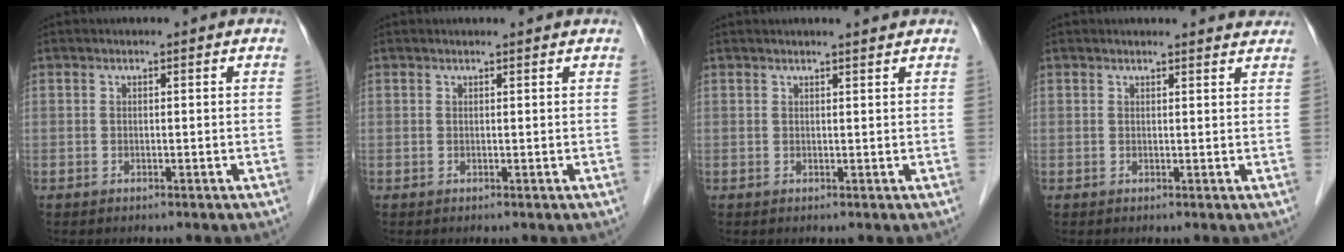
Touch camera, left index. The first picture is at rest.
{"total": 1.3, "force": [1.2, 0.0, 0.1], "torque": [-0.010, 0.003, 0.015]}
{"total": 2.6, "force": [2.4, -0.1, 0.8], "torque": [-0.014, 0.008, 0.029]}
{"total": 4.9, "force": [4.9, 0.5, 0.5], "torque": [-0.004, -0.002, 0.038]}